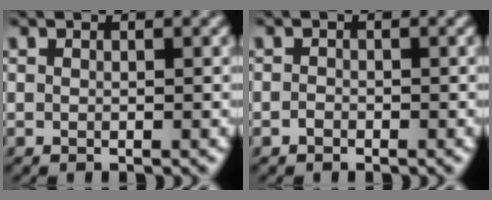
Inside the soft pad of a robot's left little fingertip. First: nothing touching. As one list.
[{"total": 0.7, "force": [-0.5, 0.5, 0.2], "torque": [-0.004, -0.001, -0.011]}]